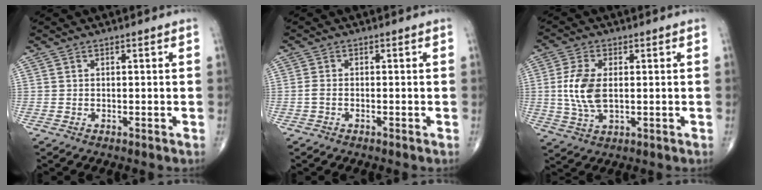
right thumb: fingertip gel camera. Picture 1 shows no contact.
{"total": 1.1, "force": [-0.4, 0.6, 0.9], "torque": [-0.020, 0.002, -0.010]}
{"total": 8.5, "force": [0.5, 4.5, 7.2], "torque": [-0.161, -0.005, 0.012]}